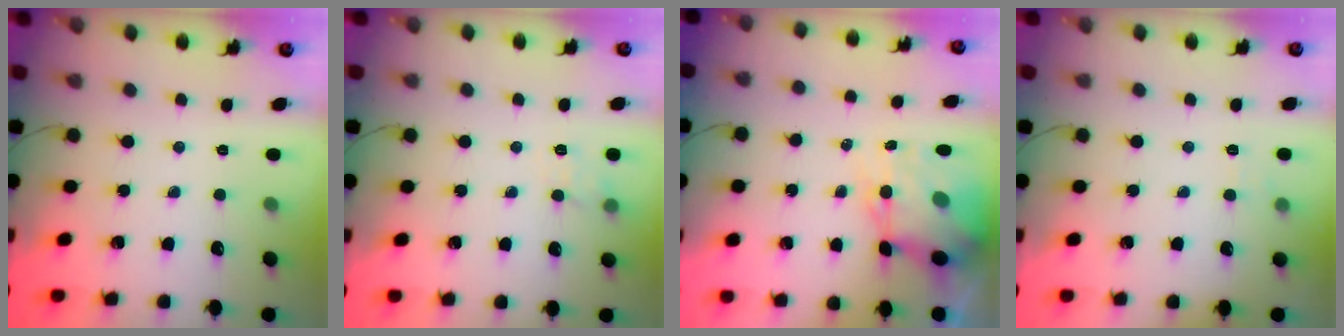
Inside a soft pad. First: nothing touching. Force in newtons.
{"total": 7.4, "press": 7.2, "slide": 1.8}
{"total": 10.7, "press": 10.3, "slide": 3.1}
{"total": 5.5, "press": 5.3, "slide": 1.5}